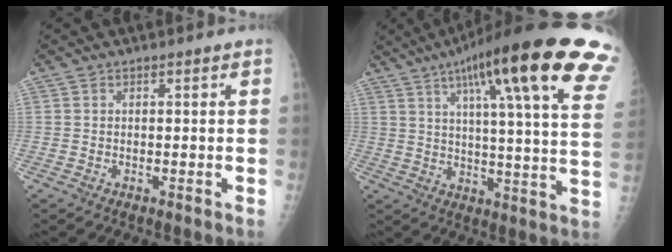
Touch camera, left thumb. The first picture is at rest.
{"total": 29.5, "force": [15.6, 5.1, 24.5], "torque": [-0.300, -0.015, 0.209]}